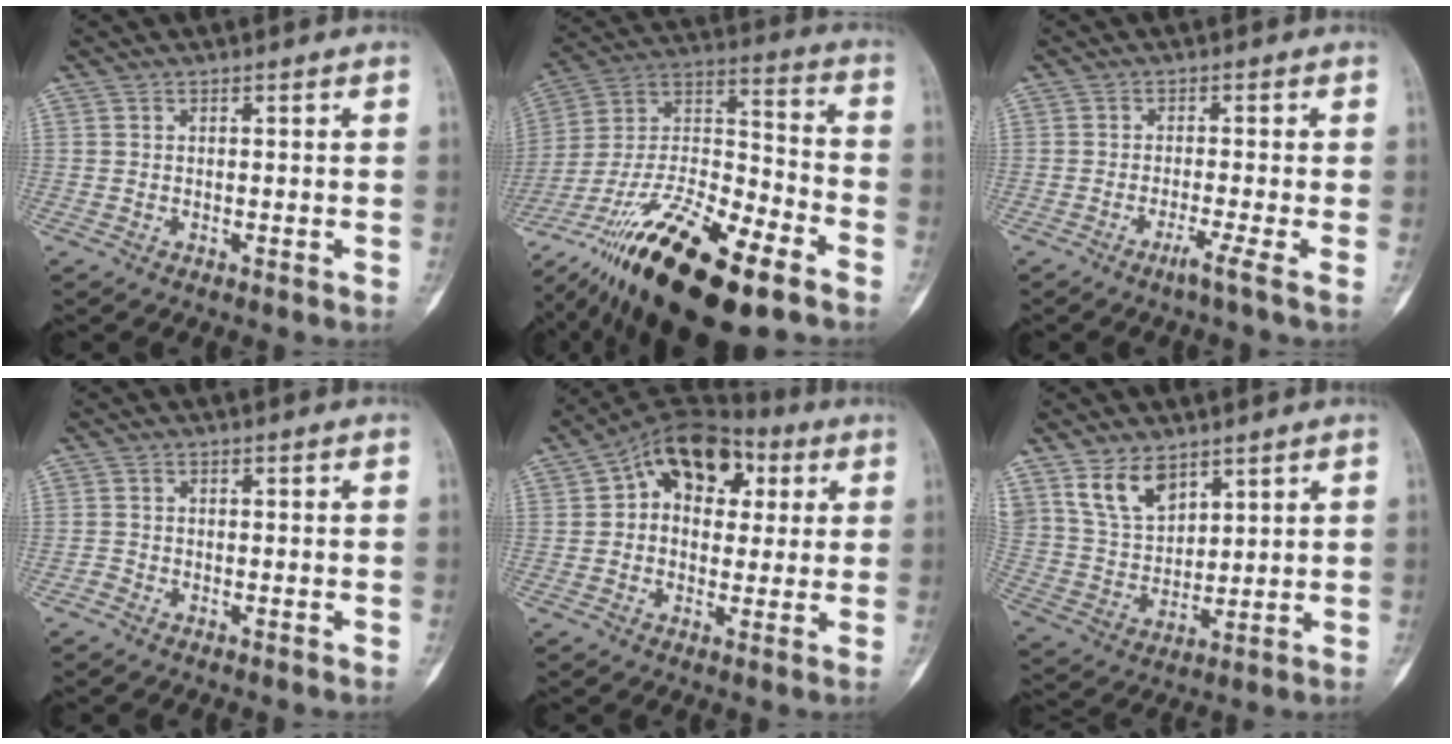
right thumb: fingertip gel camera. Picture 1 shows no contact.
{"total": 29.7, "force": [-18.8, 9.8, 20.8], "torque": [-0.376, 0.049, -0.326]}
{"total": 2.9, "force": [-1.8, -1.0, 2.0], "torque": [-0.046, 0.000, -0.043]}
{"total": 1.3, "force": [-0.9, 0.9, 0.4], "torque": [0.002, 0.003, -0.024]}
{"total": 13.9, "force": [3.7, 9.8, 9.3], "torque": [-0.094, 0.024, 0.048]}
{"total": 9.3, "force": [5.9, 5.4, 4.6], "torque": [-0.065, -0.029, 0.128]}